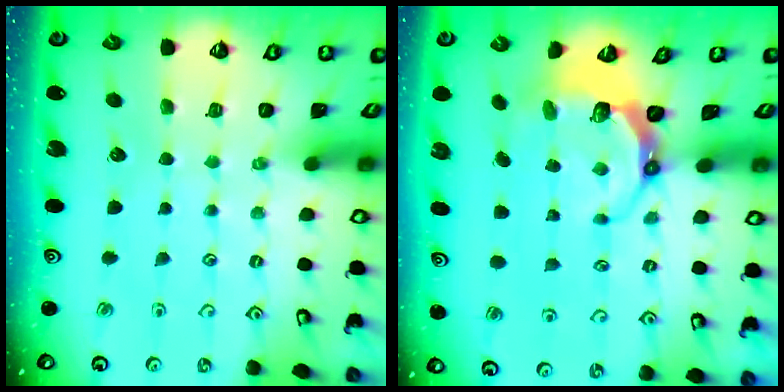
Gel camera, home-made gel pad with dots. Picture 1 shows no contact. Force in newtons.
{"total": 6.8, "press": 5.6, "slide": 3.9}